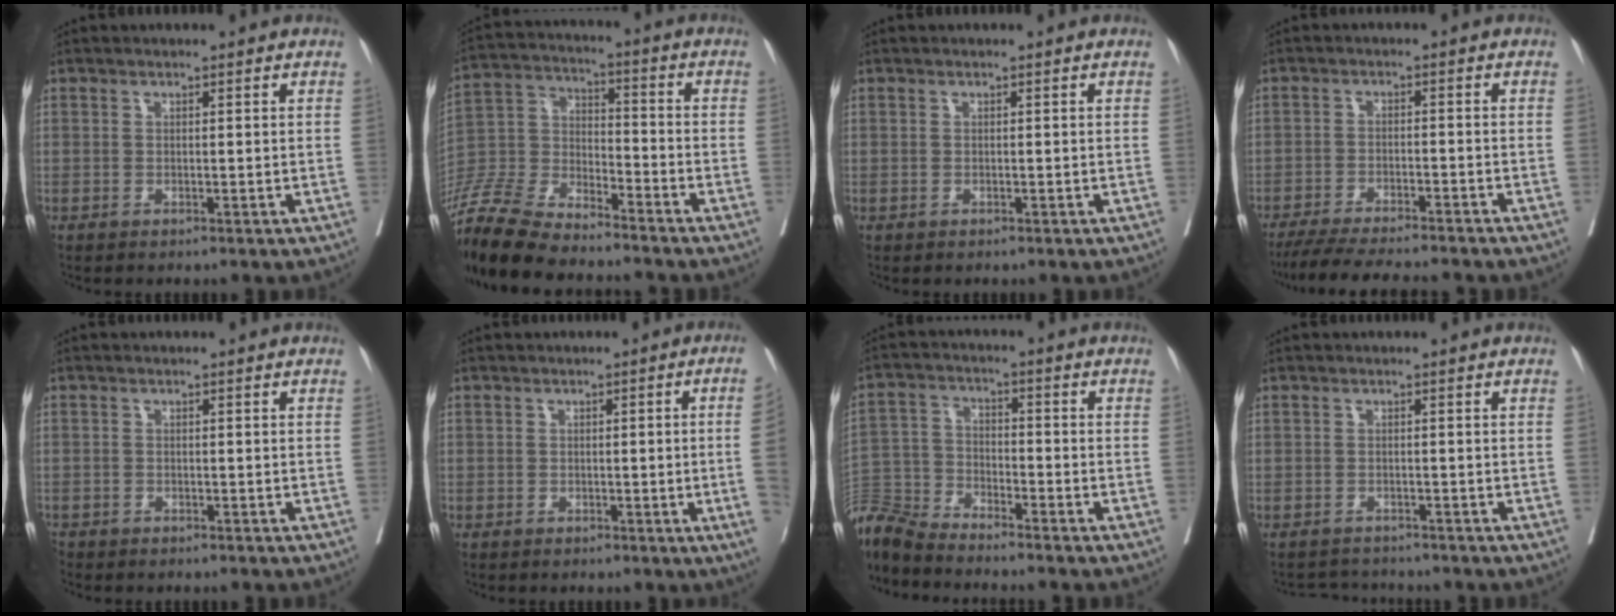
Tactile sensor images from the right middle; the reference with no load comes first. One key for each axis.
{"total": 16.8, "fx": -14.9, "fy": 3.0, "fz": 7.3, "tx": -0.162, "ty": -0.018, "tz": -0.280}
{"total": 0.0}
{"total": 11.8, "fx": -10.5, "fy": 0.6, "fz": 5.5, "tx": -0.076, "ty": -0.019, "tz": -0.157}
{"total": 1.6, "fx": -1.2, "fy": 1.0, "fz": 0.1, "tx": -0.011, "ty": 0.000, "tz": -0.024}
{"total": 4.8, "fx": -0.9, "fy": -0.3, "fz": 4.7, "tx": -0.059, "ty": 0.000, "tz": -0.012}
{"total": 9.3, "fx": -9.1, "fy": 0.5, "fz": 1.7, "tx": -0.042, "ty": -0.001, "tz": -0.184}
{"total": 2.5, "fx": -2.4, "fy": 0.3, "fz": -0.6, "tx": 0.010, "ty": -0.012, "tz": -0.039}